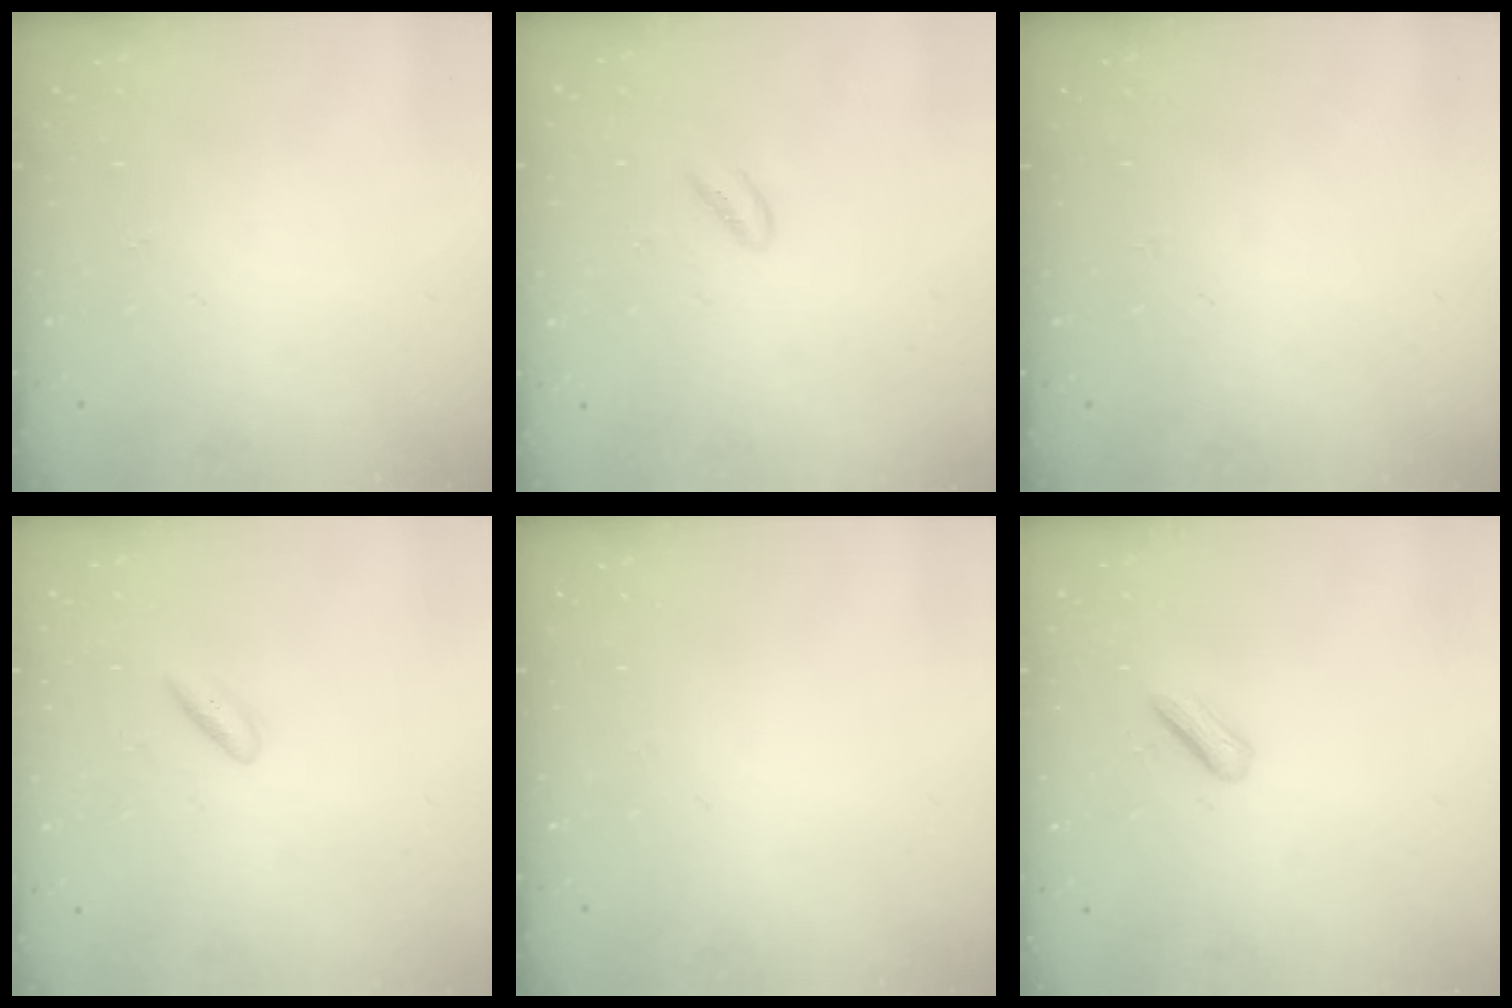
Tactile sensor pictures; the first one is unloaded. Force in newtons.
{"total": 1.1, "press": 0.9, "slide": 0.6}
{"total": 0.0}
{"total": 2.6, "press": 2.4, "slide": 1.0}
{"total": 0.0}
{"total": 3.6, "press": 3.5, "slide": 0.8}